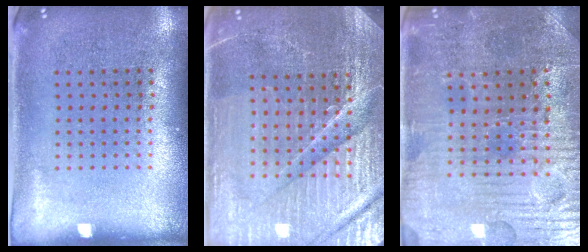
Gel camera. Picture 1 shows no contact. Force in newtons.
{"total": 5.4, "press": 5.0, "slide": 2.0}
{"total": 3.7, "press": 3.7, "slide": 0.5}